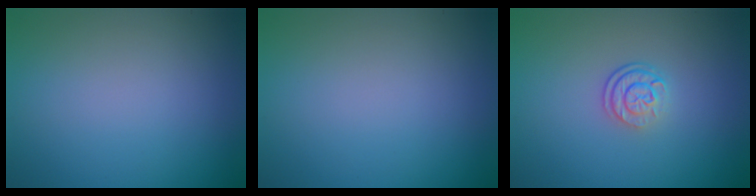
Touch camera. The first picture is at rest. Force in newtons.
{"total": 0.0}
{"total": 2.6, "press": 1.9, "slide": 1.8}